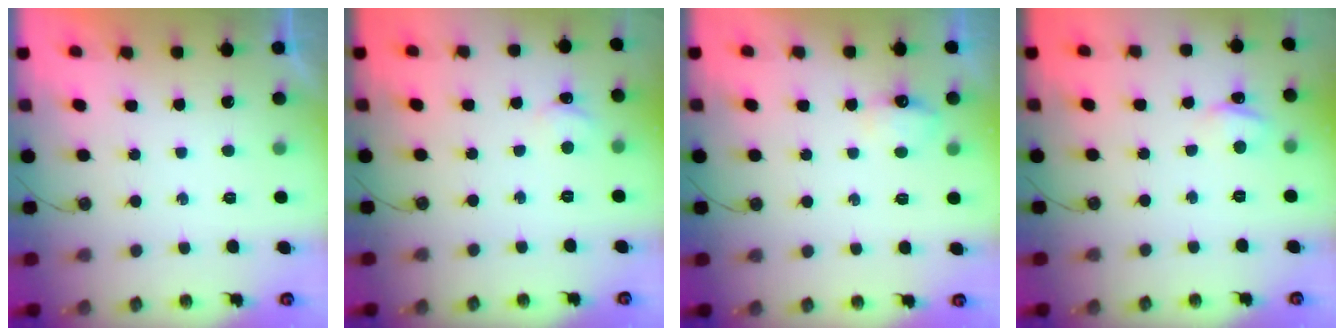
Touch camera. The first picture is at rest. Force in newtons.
{"total": 2.4, "press": 2.4, "slide": 0.3}
{"total": 7.2, "press": 7.2, "slide": 0.9}
{"total": 3.7, "press": 3.7, "slide": 0.5}